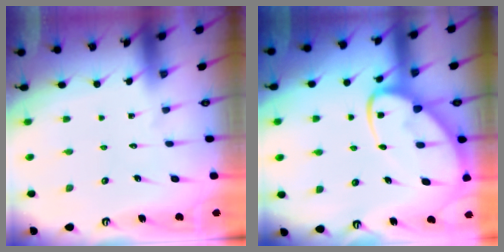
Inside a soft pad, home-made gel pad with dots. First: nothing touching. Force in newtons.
{"total": 11.6, "press": 11.5, "slide": 1.1}